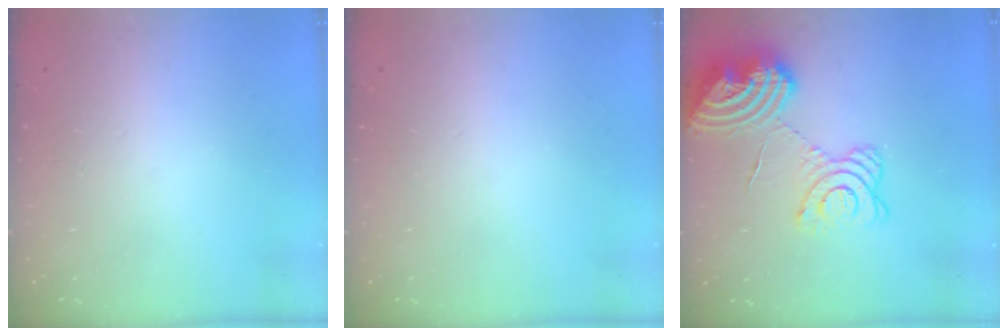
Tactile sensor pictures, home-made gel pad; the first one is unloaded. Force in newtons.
{"total": 0.0}
{"total": 16.7, "press": 16.6, "slide": 1.2}